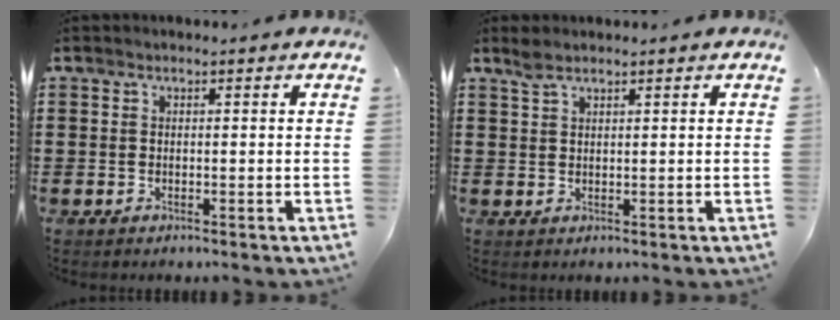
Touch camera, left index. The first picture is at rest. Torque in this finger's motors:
{"motor_torque": [0.27, -0.38, 0.21, 0.06]}